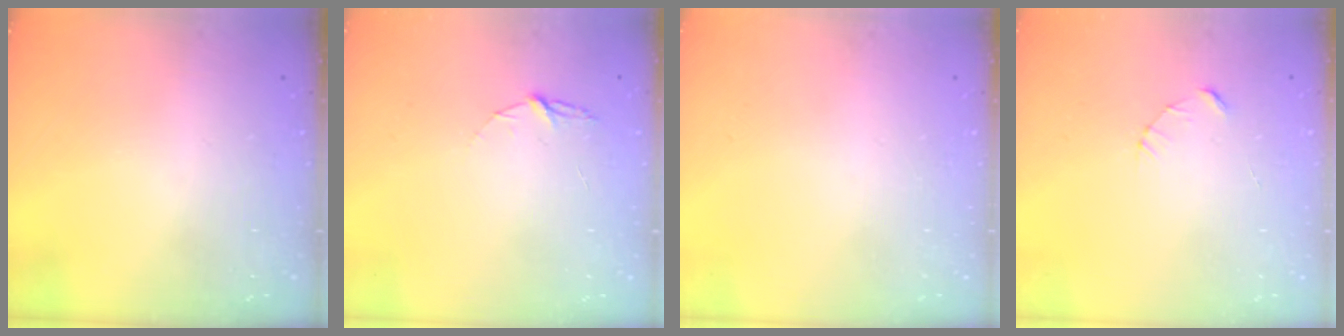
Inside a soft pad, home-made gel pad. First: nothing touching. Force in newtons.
{"total": 4.0, "press": 4.0, "slide": 0.5}
{"total": 0.0}
{"total": 2.3, "press": 2.3, "slide": 0.3}